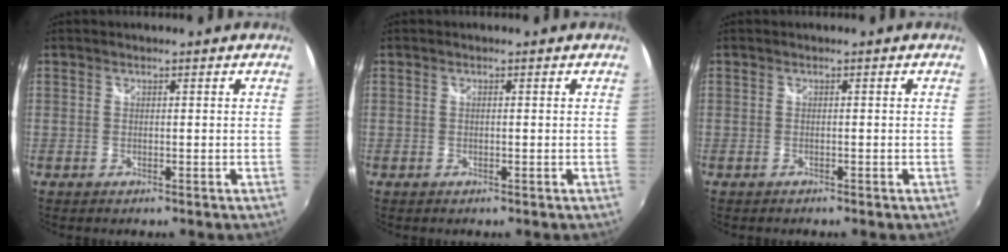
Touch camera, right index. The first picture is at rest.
{"total": 0.0}
{"total": 0.6, "force": [-0.6, 0.2, 0.2], "torque": [-0.005, -0.004, -0.011]}